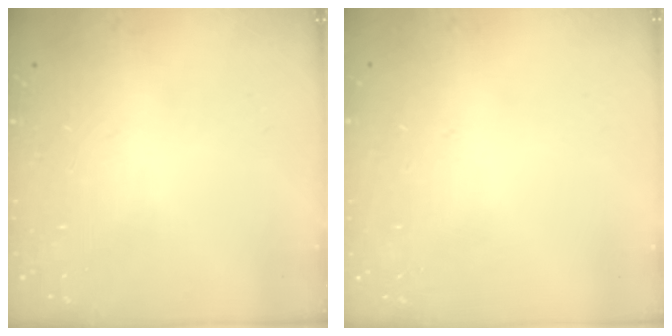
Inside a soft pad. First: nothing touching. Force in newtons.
{"total": 0.0}